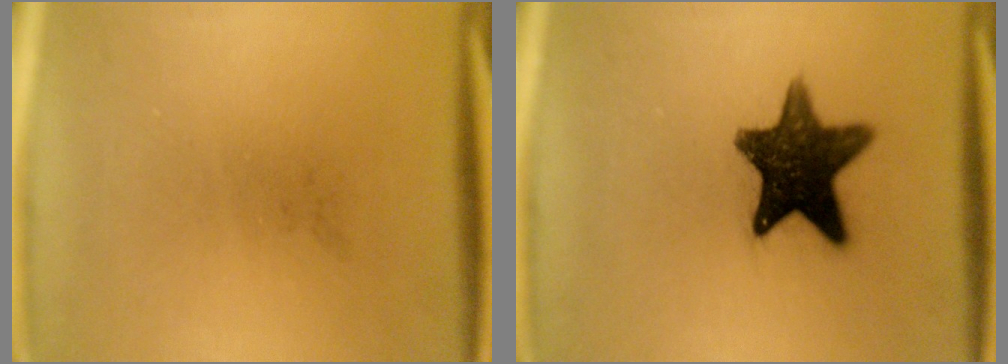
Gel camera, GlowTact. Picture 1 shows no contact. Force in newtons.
{"total": 13.3}